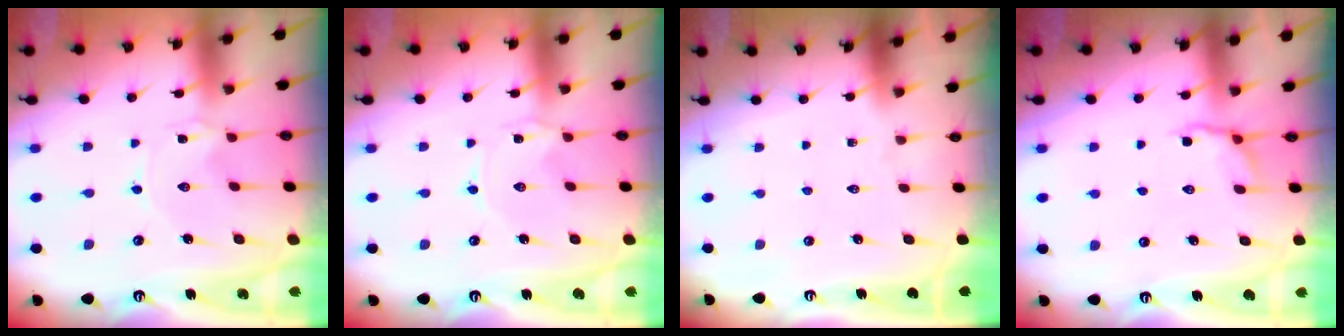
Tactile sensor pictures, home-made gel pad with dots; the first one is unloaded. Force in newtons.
{"total": 0.0}
{"total": 0.0}
{"total": 3.6, "press": 3.2, "slide": 1.6}